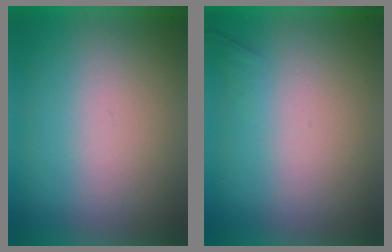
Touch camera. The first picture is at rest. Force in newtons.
{"total": 1.1}